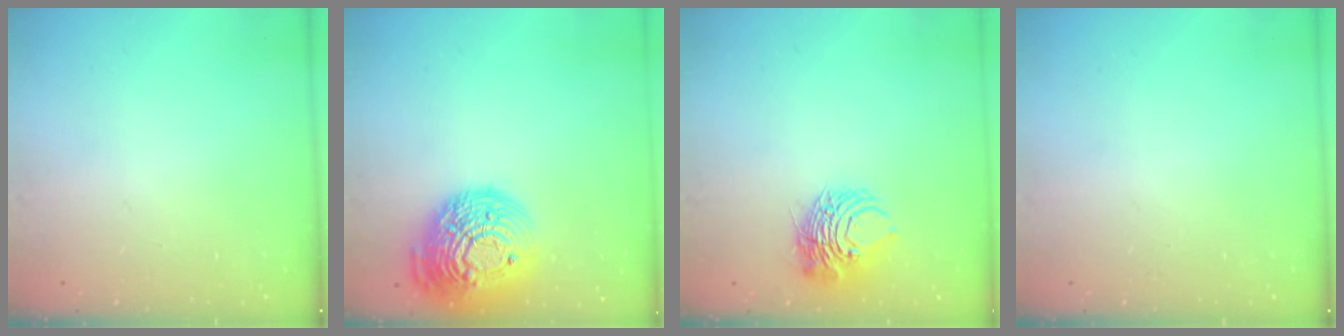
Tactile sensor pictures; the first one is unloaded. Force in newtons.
{"total": 22.1, "press": 22.0, "slide": 1.7}
{"total": 9.4, "press": 9.4, "slide": 0.9}
{"total": 0.0}